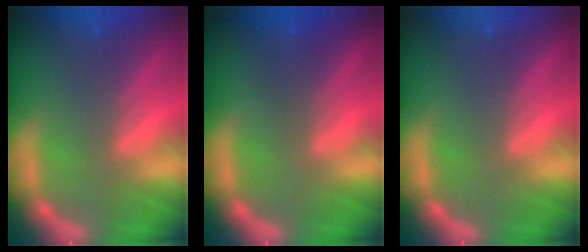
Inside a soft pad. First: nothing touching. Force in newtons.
{"total": 1.5}
{"total": 0.0}